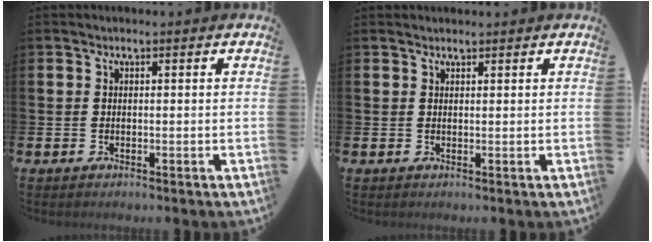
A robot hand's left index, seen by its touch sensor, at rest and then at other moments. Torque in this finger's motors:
{"motor_torque": [-0.15, -0.05, -0.55, -0.03]}